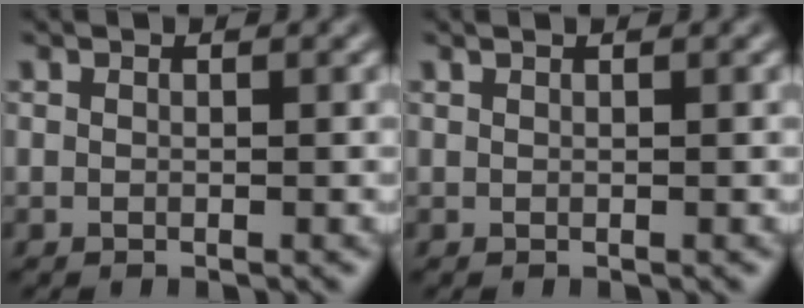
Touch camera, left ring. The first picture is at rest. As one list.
[{"total": 1.1, "force": [0.7, 0.5, 0.6], "torque": [0.000, 0.012, -0.009]}]